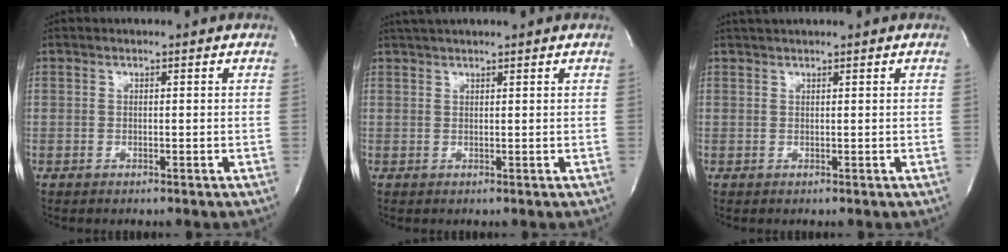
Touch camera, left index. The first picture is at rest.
{"total": 3.6, "force": [3.2, 0.0, 1.6], "torque": [-0.025, 0.026, 0.054]}
{"total": 1.8, "force": [1.7, -0.3, 0.6], "torque": [-0.005, 0.018, 0.034]}